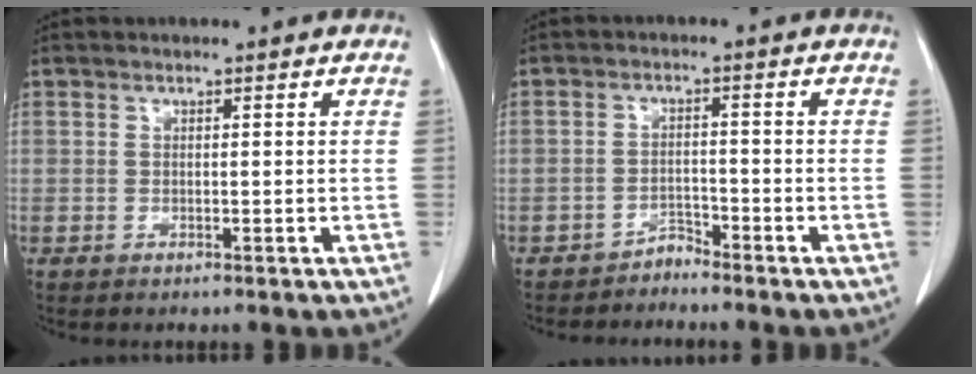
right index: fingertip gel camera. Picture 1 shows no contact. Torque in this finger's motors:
{"motor_torque": [-0.43, -0.38, -0.19, -0.06]}